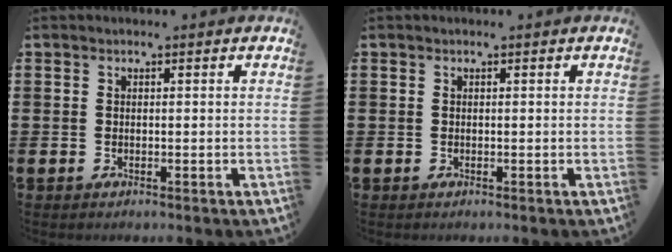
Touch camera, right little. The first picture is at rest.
{"total": 0.0}